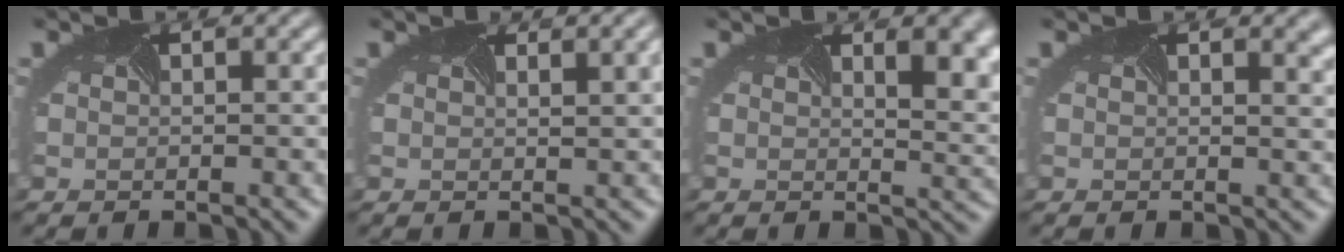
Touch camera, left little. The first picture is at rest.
{"total": 2.9, "force": [1.3, 1.1, 2.3], "torque": [-0.008, 0.014, -0.003]}
{"total": 7.8, "force": [3.0, 3.9, 6.1], "torque": [-0.052, 0.024, 0.032]}
{"total": 5.1, "force": [2.7, 2.7, 3.5], "torque": [-0.040, 0.023, 0.028]}